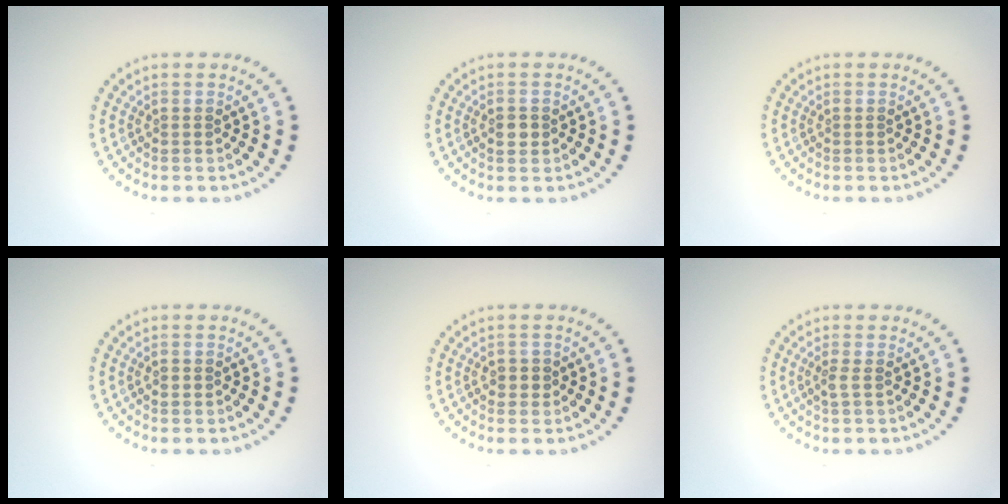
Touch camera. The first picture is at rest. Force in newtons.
{"total": 1.6, "press": 1.6, "slide": 0.3}
{"total": 0.0}
{"total": 0.8, "press": 0.8, "slide": 0.1}
{"total": 1.4, "press": 1.2, "slide": 0.6}
{"total": 0.9, "press": 0.7, "slide": 0.6}